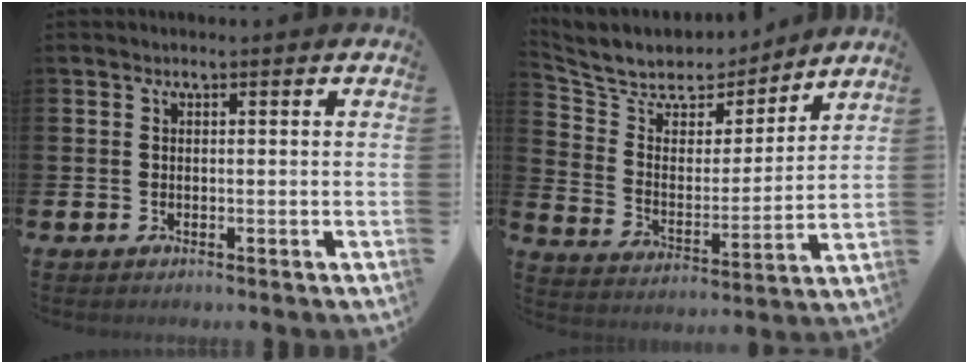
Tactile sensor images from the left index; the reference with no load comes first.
{"total": 7.6, "force": [6.8, 3.2, 0.9], "torque": [-0.065, -0.048, 0.121]}